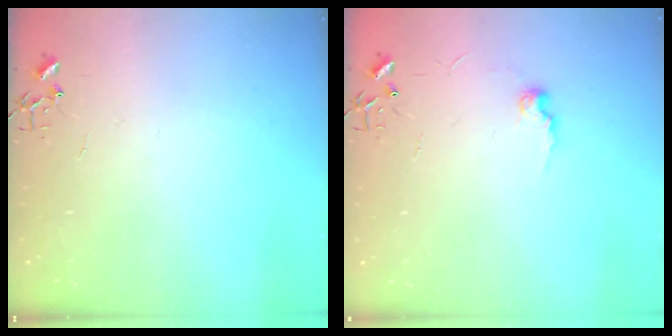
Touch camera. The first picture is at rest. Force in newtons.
{"total": 6.5, "press": 6.4, "slide": 0.8}